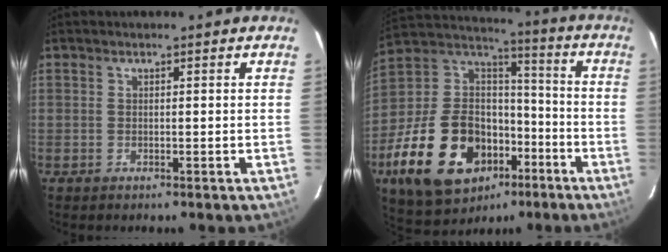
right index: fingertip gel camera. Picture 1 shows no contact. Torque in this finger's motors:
{"motor_torque": [2.01, -0.13, 0.71, 0.13]}